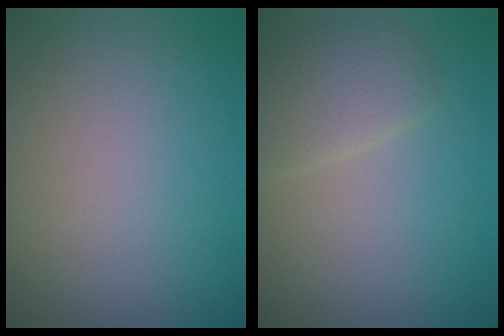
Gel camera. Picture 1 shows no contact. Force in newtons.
{"total": 2.6, "press": 2.6, "slide": 0.2}